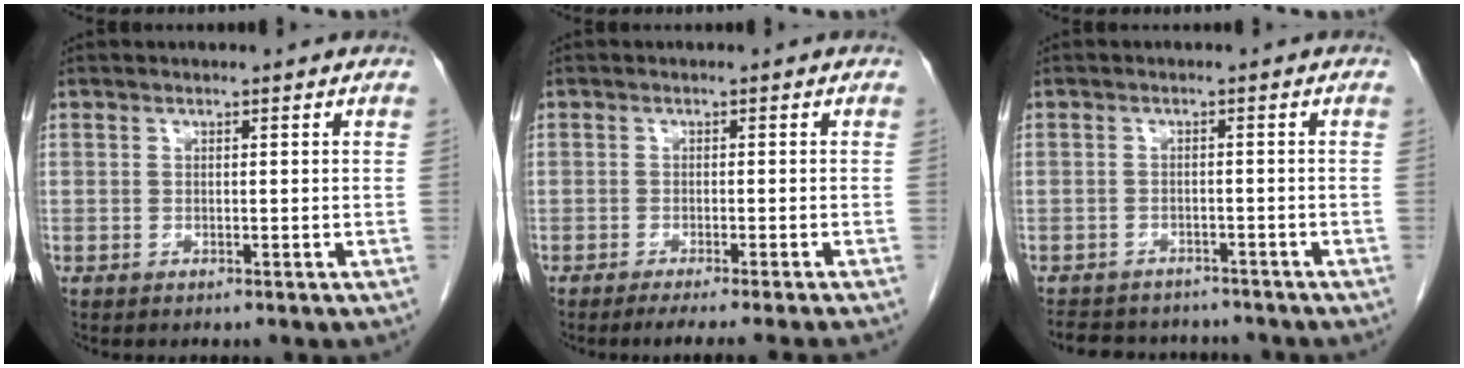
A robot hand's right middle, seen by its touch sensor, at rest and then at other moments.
{"total": 7.8, "force": [-6.7, -1.2, 3.7], "torque": [-0.025, -0.018, -0.093]}
{"total": 10.2, "force": [-9.2, 3.5, 2.7], "torque": [-0.056, 0.007, -0.117]}